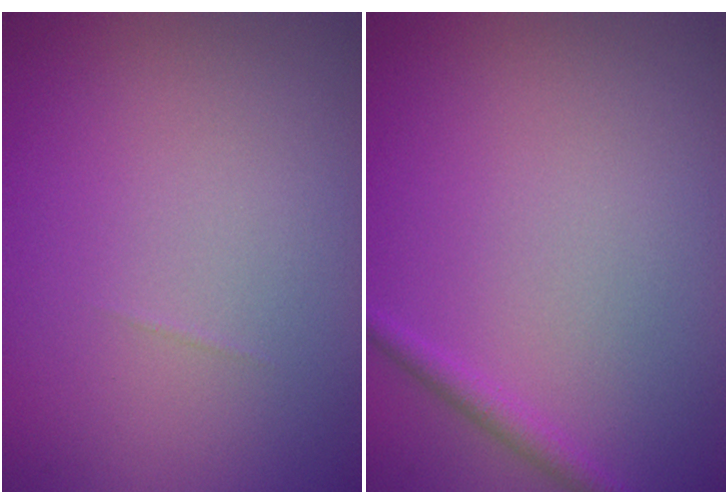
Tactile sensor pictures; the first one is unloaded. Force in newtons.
{"total": 1.2, "press": 1.2, "slide": 0.1}